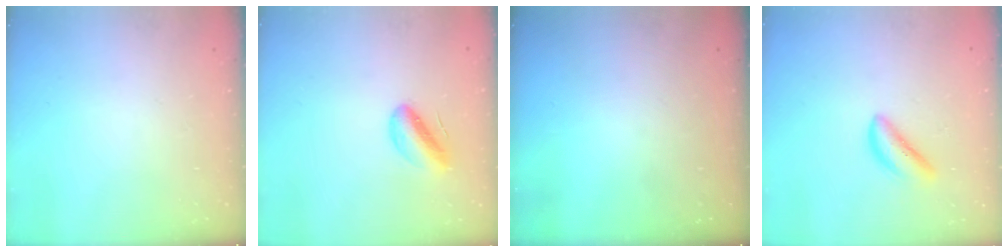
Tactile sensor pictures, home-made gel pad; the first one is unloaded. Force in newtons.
{"total": 6.9, "press": 6.4, "slide": 2.4}
{"total": 0.0}
{"total": 3.6, "press": 3.5, "slide": 0.4}